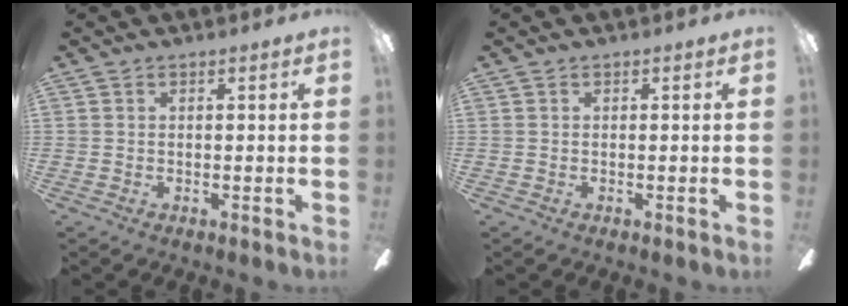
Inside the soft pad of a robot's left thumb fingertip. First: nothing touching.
{"total": 0.0}